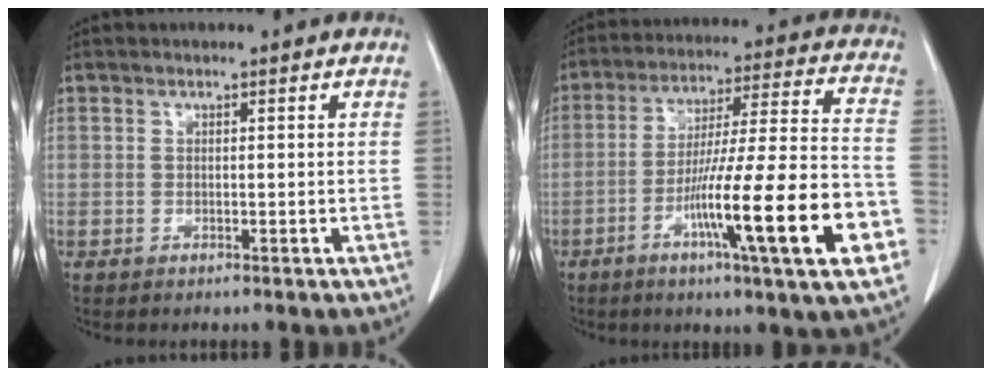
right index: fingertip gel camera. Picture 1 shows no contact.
{"total": 20.9, "force": [-7.9, 0.4, 19.4], "torque": [-0.279, -0.011, -0.124]}